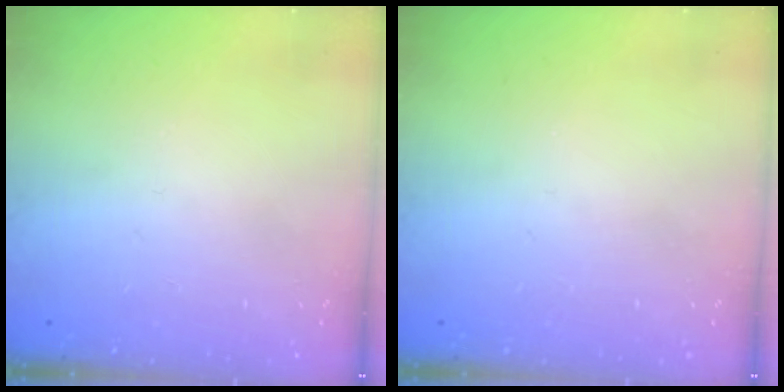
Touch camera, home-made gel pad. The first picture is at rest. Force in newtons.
{"total": 0.0}